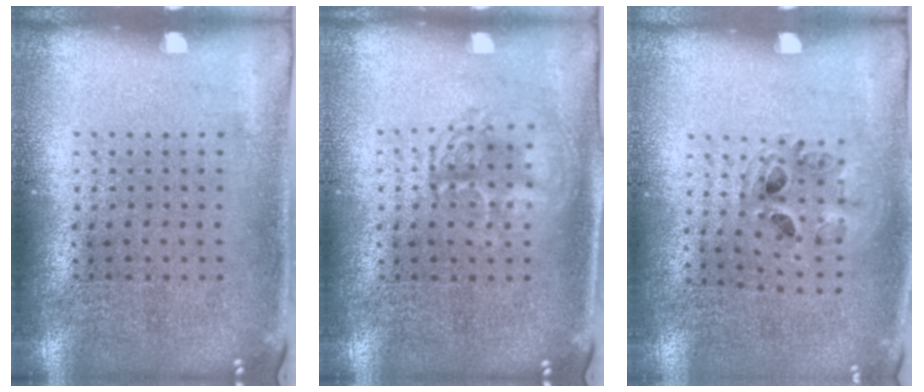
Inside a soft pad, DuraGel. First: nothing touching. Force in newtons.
{"total": 1.3, "press": 1.3, "slide": 0.2}
{"total": 0.9, "press": 0.9, "slide": 0.2}